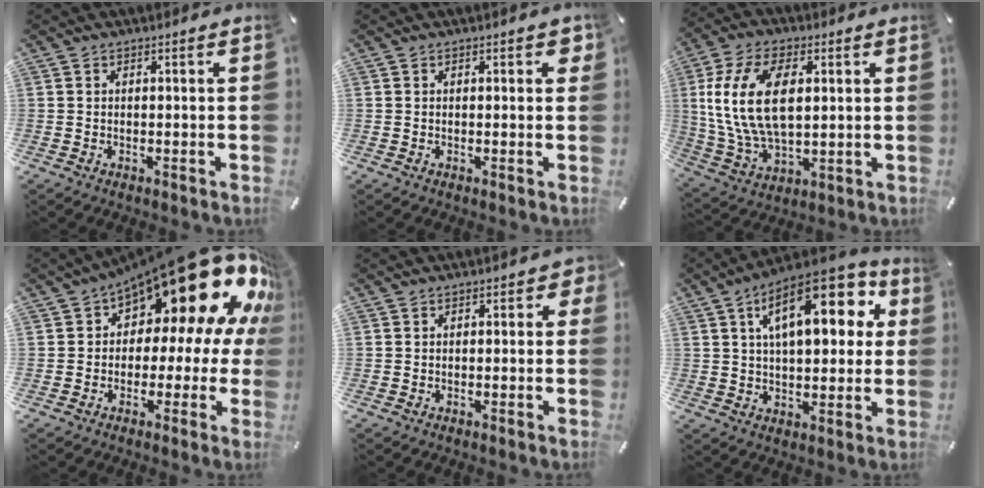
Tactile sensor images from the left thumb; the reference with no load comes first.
{"total": 1.6, "force": [0.4, 0.8, 1.3], "torque": [-0.012, -0.001, 0.002]}
{"total": 16.0, "force": [3.1, 9.1, 12.7], "torque": [-0.299, -0.001, 0.051]}
{"total": 23.1, "force": [11.7, 11.3, 16.4], "torque": [-0.230, -0.094, 0.205]}
{"total": 1.9, "force": [-0.3, 1.3, 1.3], "torque": [-0.017, 0.004, -0.008]}
{"total": 18.7, "force": [7.4, 8.7, 14.8], "torque": [-0.222, -0.016, 0.117]}